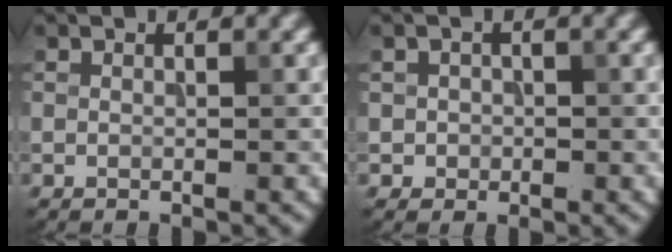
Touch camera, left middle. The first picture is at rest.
{"total": 1.2, "force": [-0.1, 1.2, 0.1], "torque": [0.010, -0.004, -0.002]}